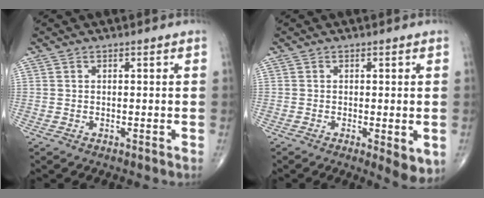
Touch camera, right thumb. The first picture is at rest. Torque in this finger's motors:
{"motor_torque": [-0.44, 0.13, 0.06, -0.08, 0.04]}